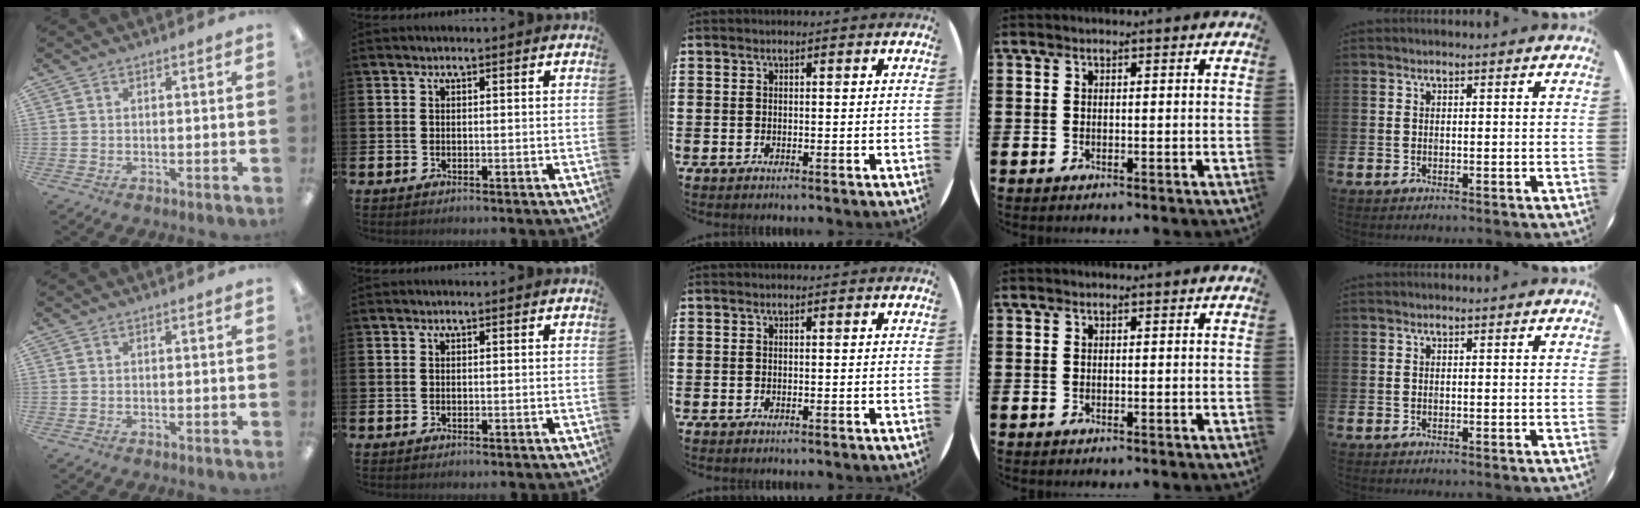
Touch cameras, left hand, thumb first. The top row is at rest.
{}